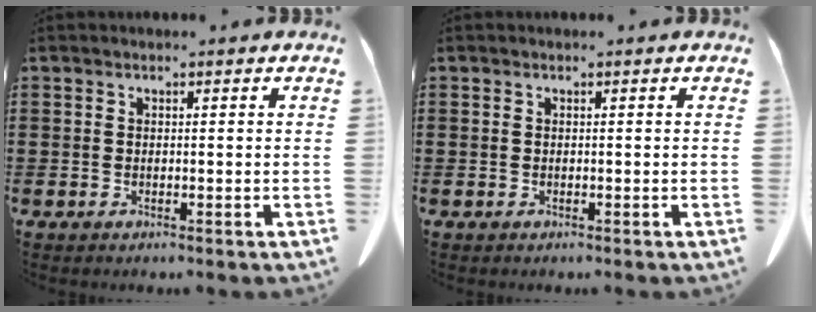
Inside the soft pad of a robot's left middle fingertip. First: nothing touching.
{"total": 0.0}